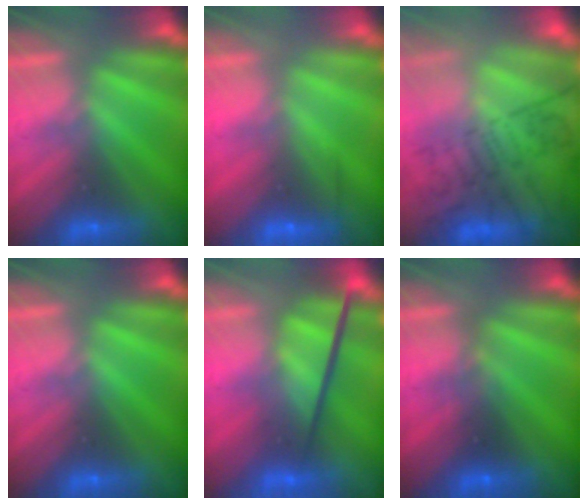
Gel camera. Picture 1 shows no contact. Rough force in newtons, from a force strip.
{"total": 2.2}
{"total": 8.9}
{"total": 0.0}
{"total": 3.7}
{"total": 2.2}